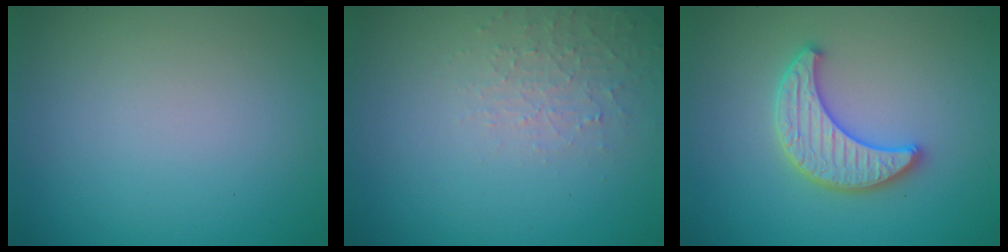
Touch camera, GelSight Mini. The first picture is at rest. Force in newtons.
{"total": 2.1, "press": 2.0, "slide": 0.5}
{"total": 3.8, "press": 3.7, "slide": 0.9}